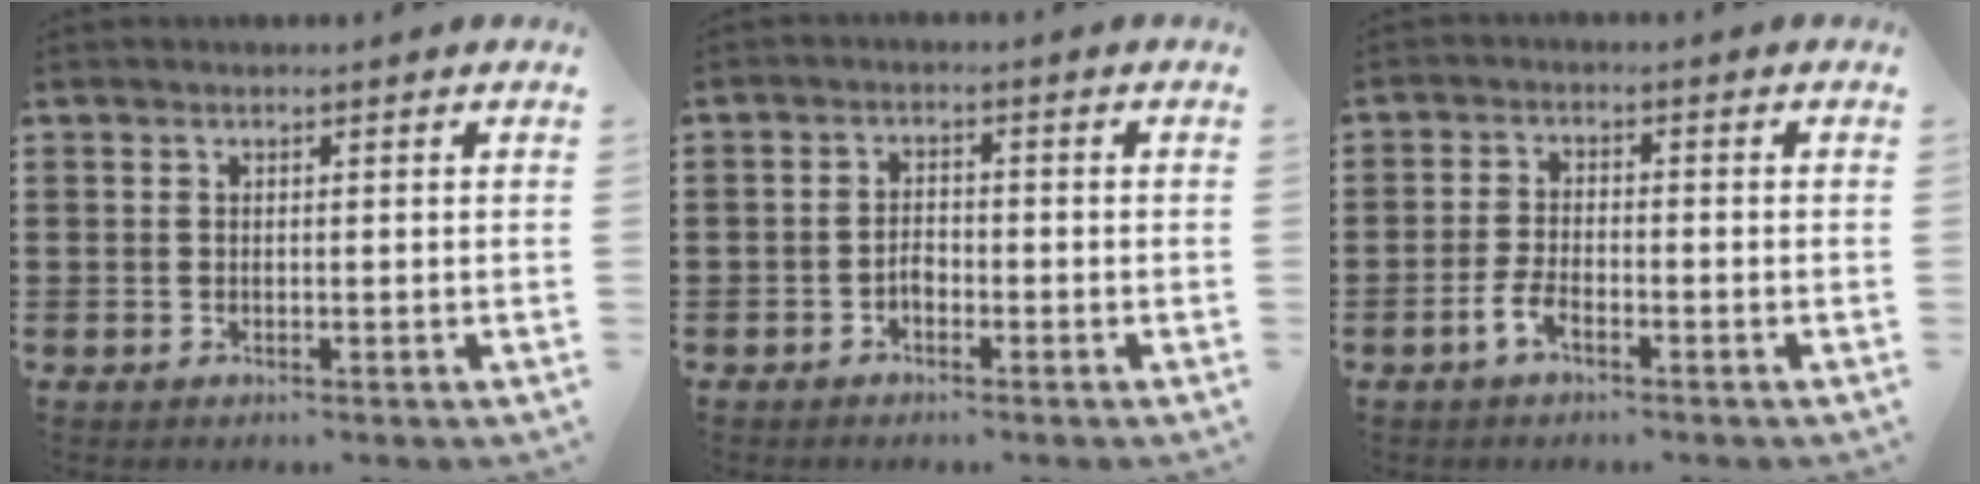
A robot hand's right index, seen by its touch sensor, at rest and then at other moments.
{"total": 2.0, "force": [-1.1, 1.2, 1.2], "torque": [-0.025, 0.003, -0.023]}
{"total": 3.3, "force": [-2.1, 1.1, 2.3], "torque": [-0.062, -0.003, -0.046]}